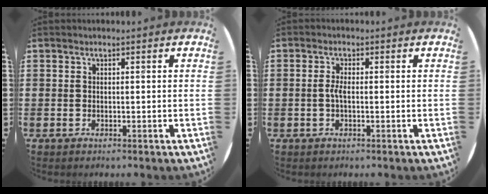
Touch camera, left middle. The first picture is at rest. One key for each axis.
{"total": 1.6, "fx": -0.2, "fy": 0.5, "fz": 1.5, "tx": -0.037, "ty": -0.001, "tz": -0.007}